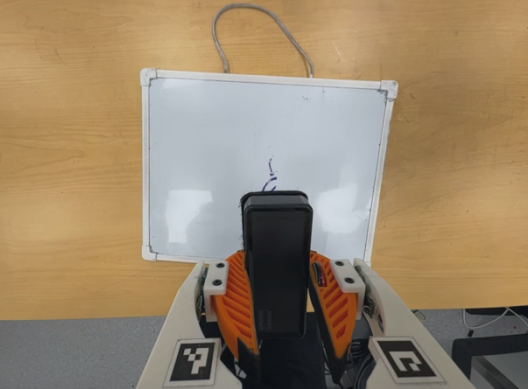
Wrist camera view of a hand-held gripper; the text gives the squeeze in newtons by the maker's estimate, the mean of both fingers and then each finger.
{"total": 9.5, "left": 7.9, "right": 11.1}